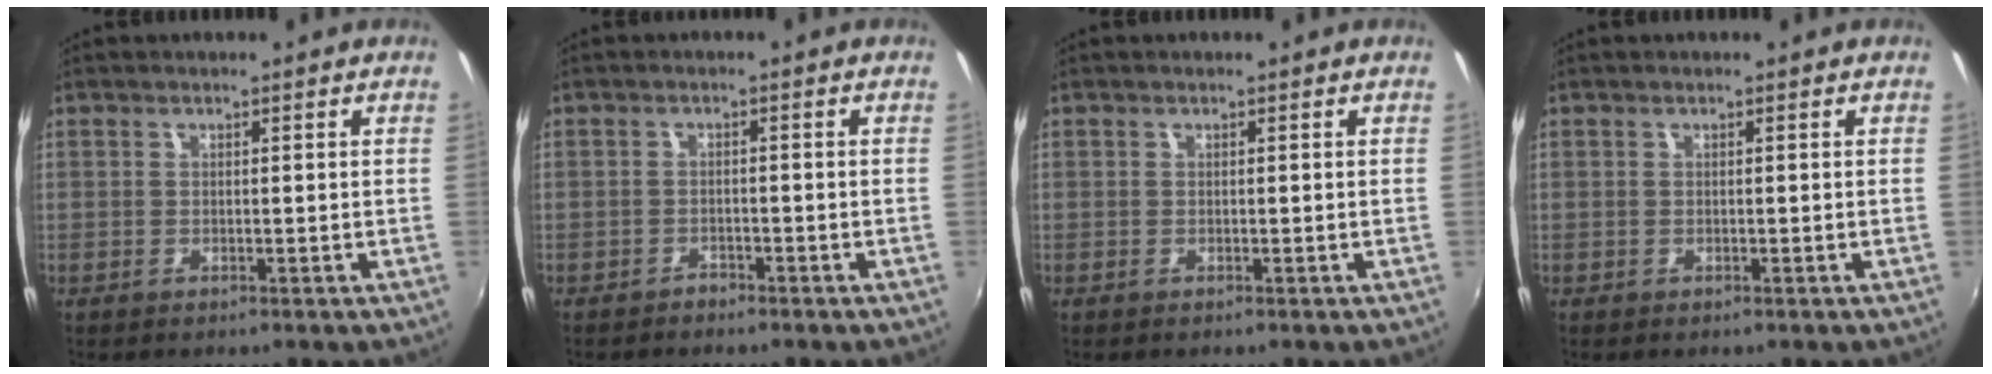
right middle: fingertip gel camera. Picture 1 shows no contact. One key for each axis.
{"total": 1.5, "fx": -1.4, "fy": 0.5, "fz": 0.1, "tx": -0.008, "ty": 0.001, "tz": -0.023}
{"total": 0.0}
{"total": 0.0}